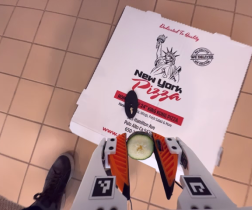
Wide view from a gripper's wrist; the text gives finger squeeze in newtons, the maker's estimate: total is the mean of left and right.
{"total": 7.5, "left": 7.6, "right": 7.5}